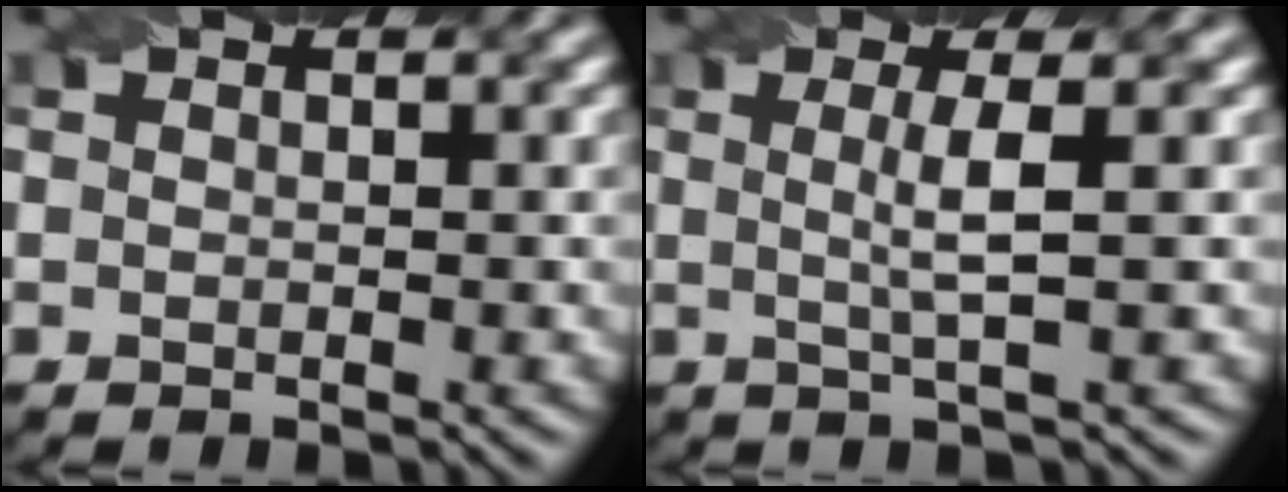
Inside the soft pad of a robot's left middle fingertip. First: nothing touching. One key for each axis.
{"total": 3.1, "fx": 0.2, "fy": 0.5, "fz": 3.1, "tx": -0.058, "ty": 0.000, "tz": 0.004}